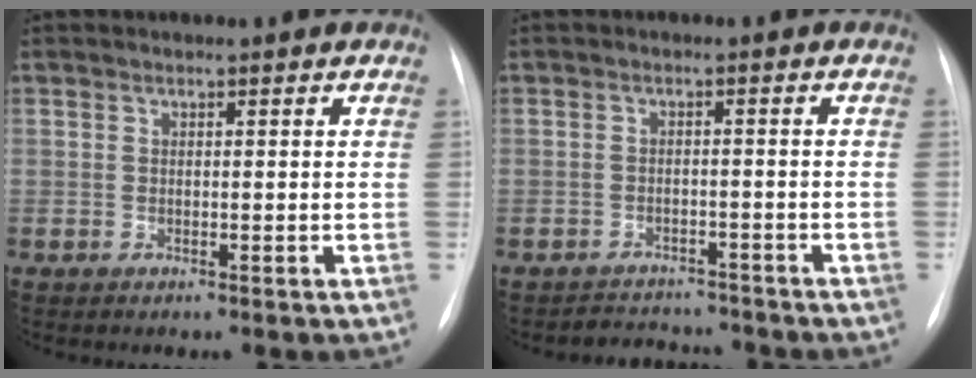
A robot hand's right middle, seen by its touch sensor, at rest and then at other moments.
{"total": 5.3, "force": [-5.0, 1.7, 0.0], "torque": [-0.002, 0.008, -0.068]}